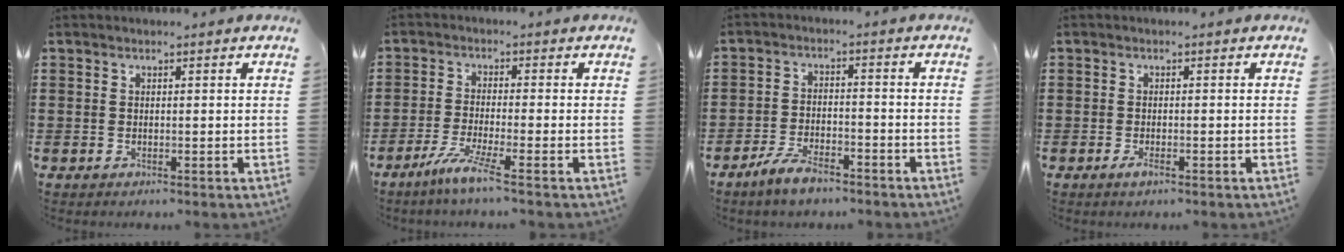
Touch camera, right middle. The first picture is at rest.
{"total": 5.1, "force": [-3.5, -0.2, 3.6], "torque": [-0.081, -0.015, -0.066]}
{"total": 5.1, "force": [-4.1, 1.4, 2.6], "torque": [-0.064, 0.000, -0.081]}
{"total": 1.4, "force": [-0.8, 0.4, 1.1], "torque": [-0.030, -0.006, -0.016]}